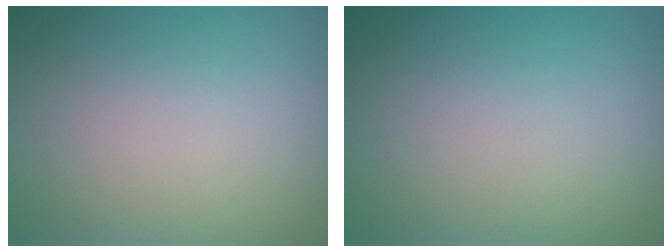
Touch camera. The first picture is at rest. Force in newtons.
{"total": 0.0}